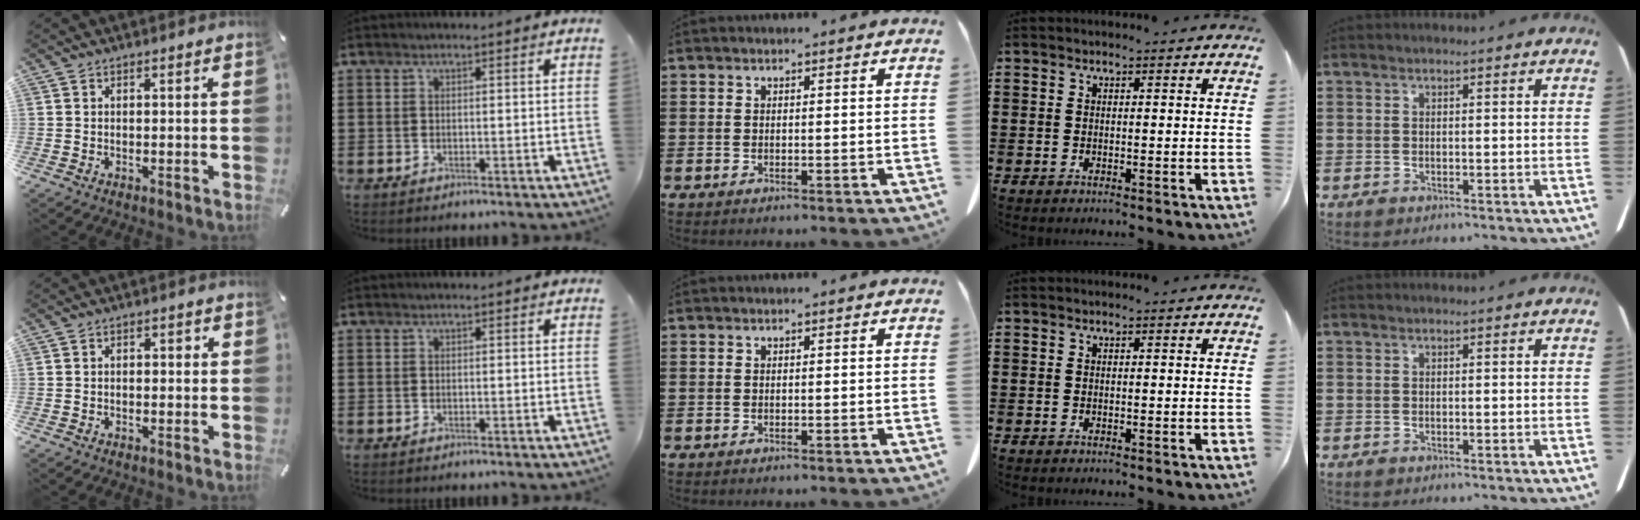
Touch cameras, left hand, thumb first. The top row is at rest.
{"thumb": {"total": 1.3, "force": [-0.4, 0.8, 0.9], "torque": [-0.016, 0.006, -0.010]}}